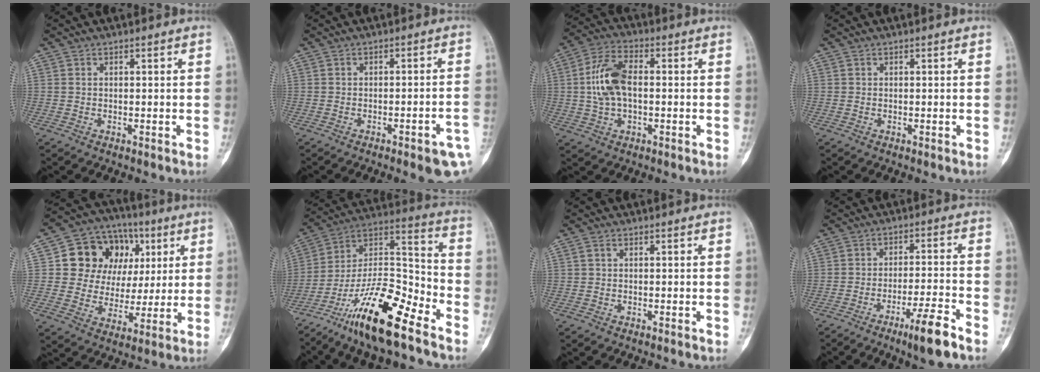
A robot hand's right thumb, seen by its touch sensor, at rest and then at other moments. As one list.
[{"total": 7.9, "force": [-4.2, 1.5, 6.5], "torque": [-0.071, 0.020, -0.047]}, {"total": 10.1, "force": [0.3, 5.5, 8.5], "torque": [-0.177, 0.021, 0.003]}, {"total": 0.0}, {"total": 16.5, "force": [4.2, 13.9, 7.9], "torque": [-0.069, 0.018, 0.078]}, {"total": 20.9, "force": [-13.7, 5.4, 14.9], "torque": [-0.269, 0.082, -0.244]}, {"total": 0.6, "force": [0.2, 0.4, 0.5], "torque": [-0.013, 0.006, 0.003]}, {"total": 8.5, "force": [-5.6, 0.6, 6.5], "torque": [-0.110, 0.024, -0.091]}]